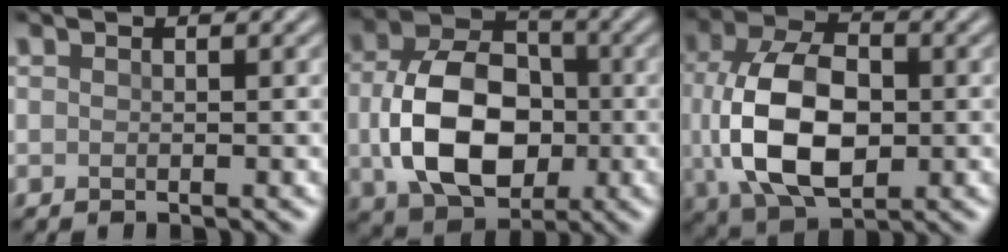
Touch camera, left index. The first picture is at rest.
{"total": 10.2, "force": [-0.9, 7.2, 7.1], "torque": [-0.149, -0.005, -0.013]}
{"total": 10.5, "force": [-0.3, 6.7, 8.1], "torque": [-0.174, -0.002, -0.003]}